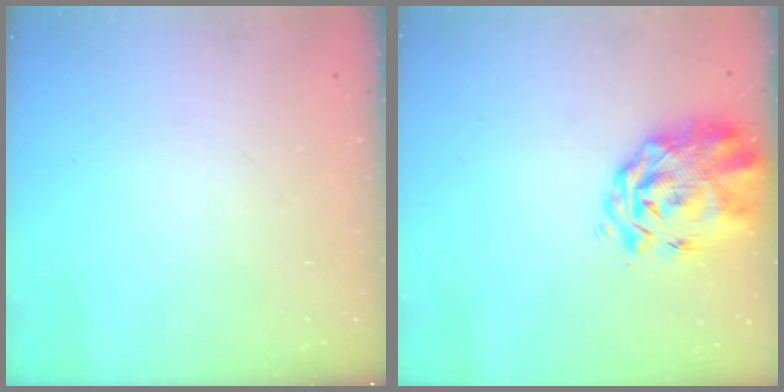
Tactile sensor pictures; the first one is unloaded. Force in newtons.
{"total": 3.9, "press": 3.5, "slide": 1.7}